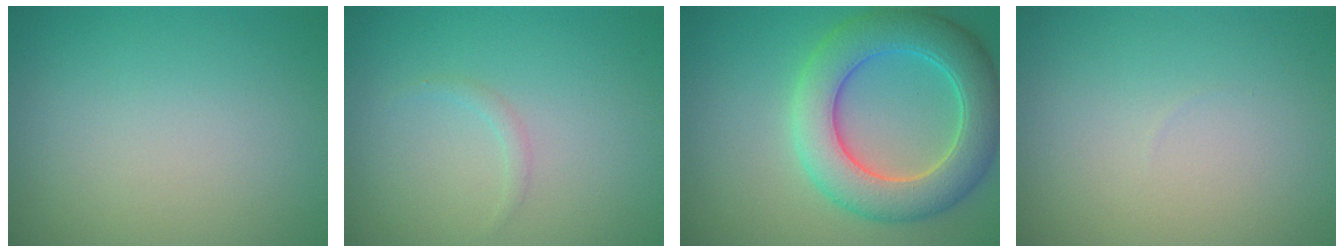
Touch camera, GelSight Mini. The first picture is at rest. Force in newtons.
{"total": 0.7, "press": 0.7, "slide": 0.1}
{"total": 7.6, "press": 7.6, "slide": 0.2}
{"total": 0.0}